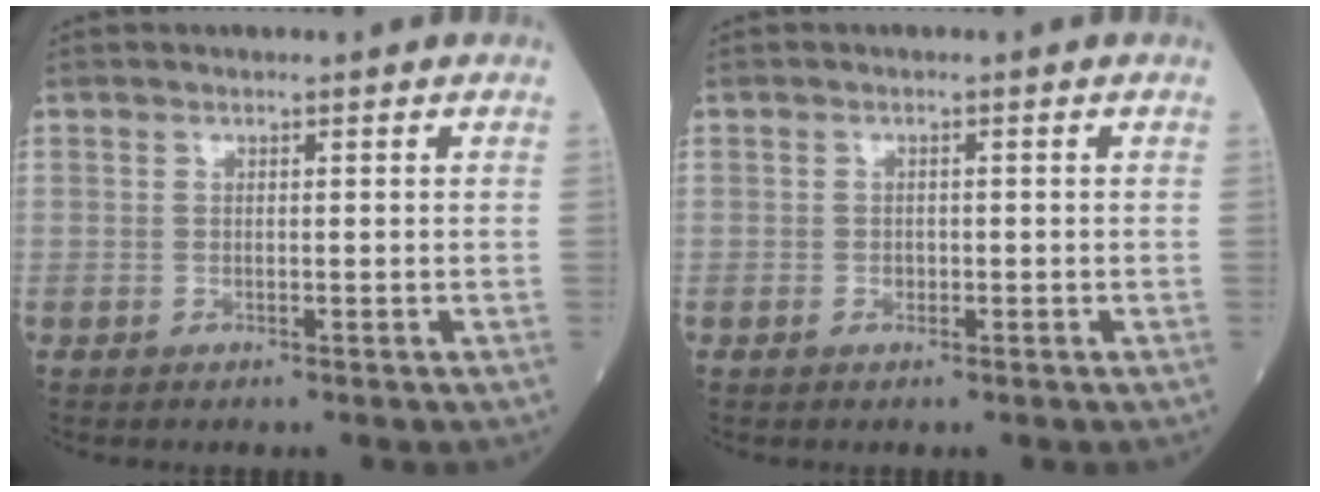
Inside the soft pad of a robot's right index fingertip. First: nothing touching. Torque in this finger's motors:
{"motor_torque": [0.22, -0.06, -0.04, -0.01]}